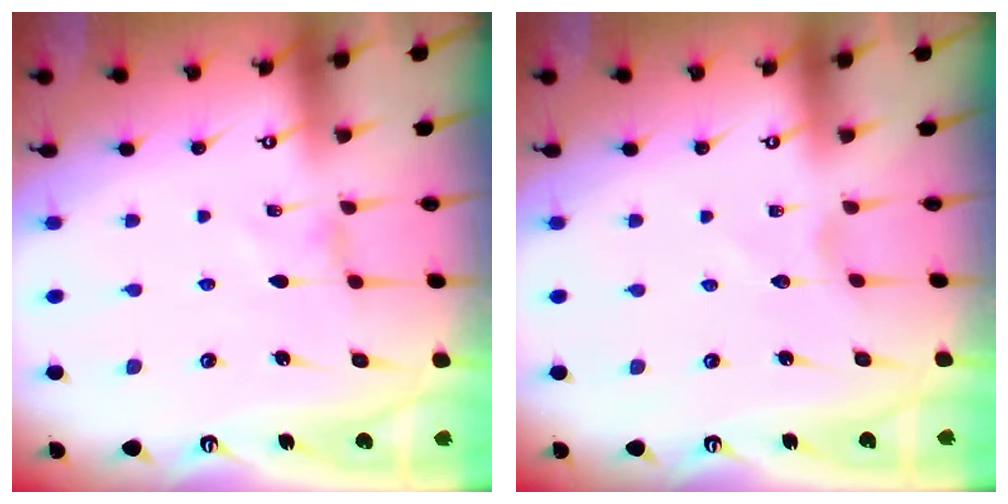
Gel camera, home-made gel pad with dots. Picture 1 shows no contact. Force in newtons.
{"total": 0.8, "press": 0.8, "slide": 0.1}